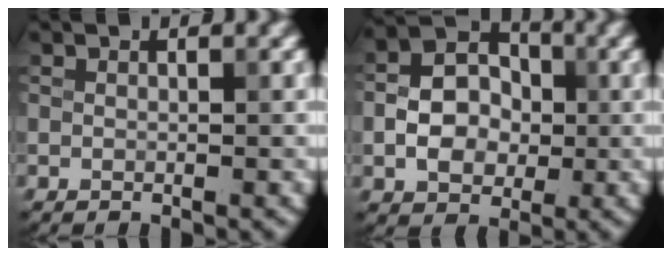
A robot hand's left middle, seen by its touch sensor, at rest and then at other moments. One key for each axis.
{"total": 5.2, "fx": -0.8, "fy": 4.1, "fz": 3.2, "tx": -0.051, "ty": 0.006, "tz": -0.015}